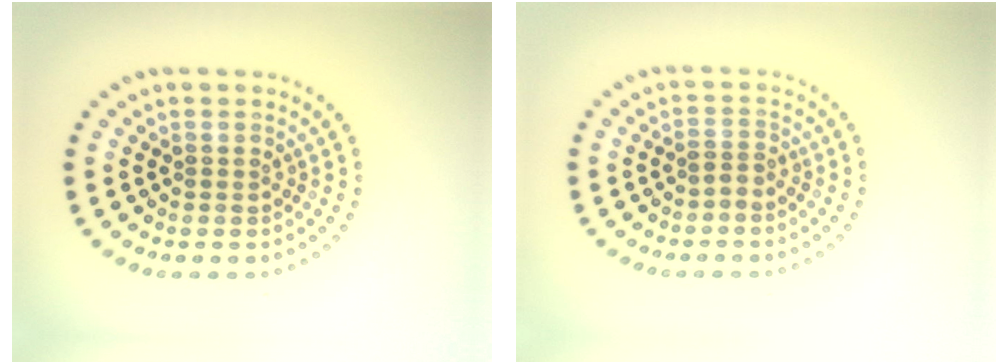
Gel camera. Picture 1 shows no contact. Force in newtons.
{"total": 1.1, "press": 0.6, "slide": 0.9}